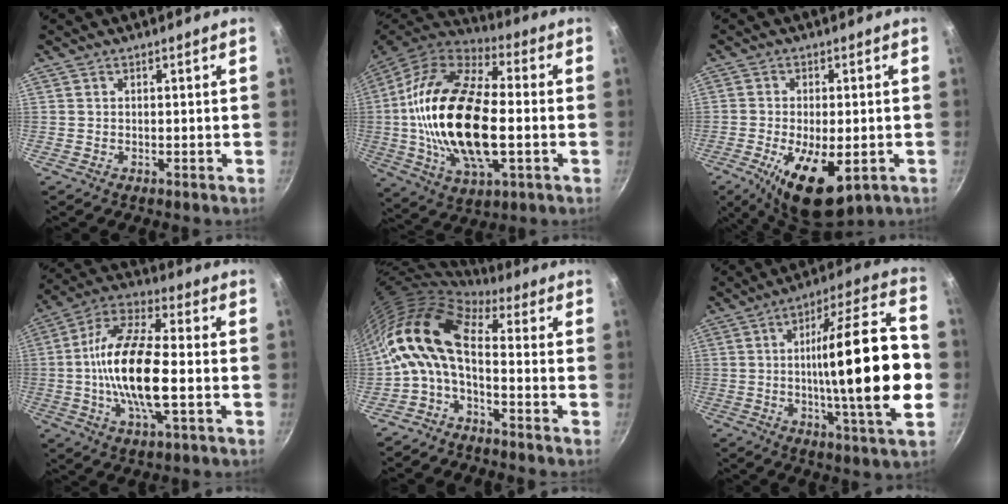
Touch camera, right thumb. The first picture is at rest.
{"total": 25.8, "force": [-1.3, 12.8, 22.4], "torque": [-0.434, 0.020, -0.030]}
{"total": 12.6, "force": [-4.4, 5.6, 10.4], "torque": [-0.168, -0.004, -0.061]}
{"total": 17.6, "force": [-1.9, 6.6, 16.3], "torque": [-0.308, 0.027, -0.051]}
{"total": 12.5, "force": [-0.5, 5.9, 11.0], "torque": [-0.221, 0.025, -0.025]}
{"total": 23.6, "force": [-1.9, 4.5, 23.1], "torque": [-0.336, 0.032, -0.034]}